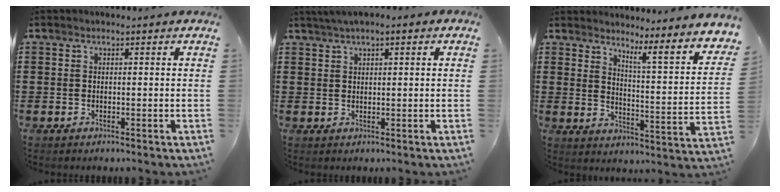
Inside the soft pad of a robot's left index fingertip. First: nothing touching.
{"total": 1.7, "force": [1.1, 0.3, 1.3], "torque": [-0.026, 0.005, 0.019]}
{"total": 5.4, "force": [4.4, -0.6, 3.1], "torque": [-0.054, -0.057, 0.059]}